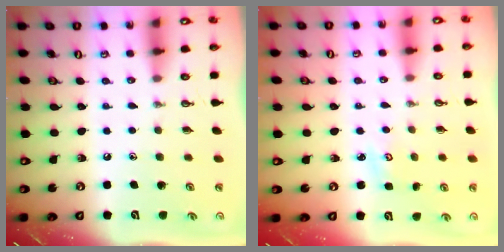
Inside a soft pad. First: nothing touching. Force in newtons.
{"total": 2.3, "press": 2.3, "slide": 0.4}